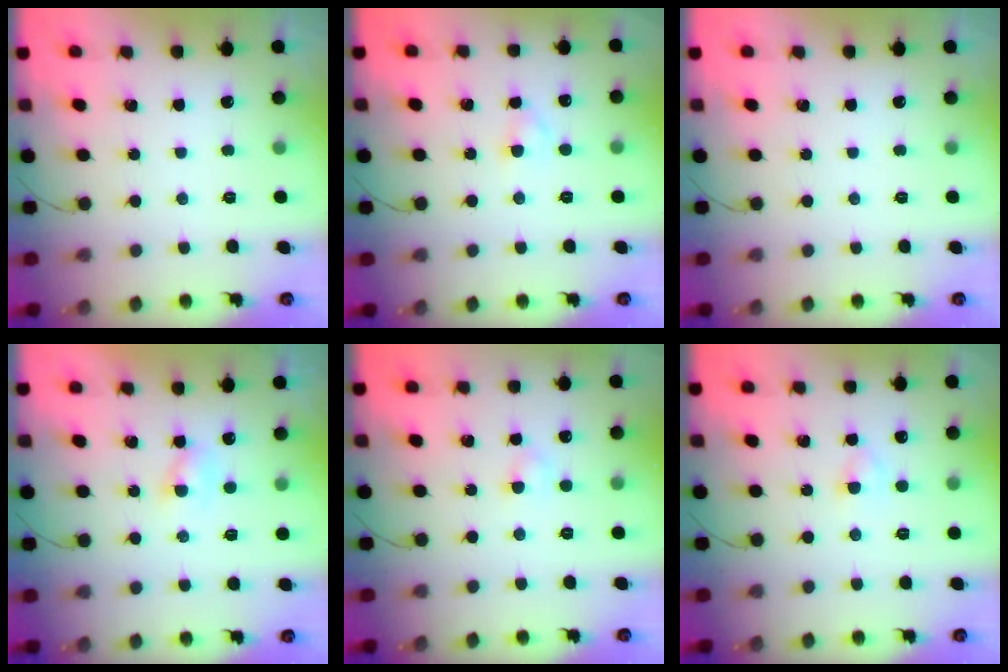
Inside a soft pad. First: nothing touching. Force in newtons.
{"total": 2.3, "press": 2.0, "slide": 1.0}
{"total": 0.0}
{"total": 1.7, "press": 1.5, "slide": 0.8}
{"total": 2.5, "press": 2.4, "slide": 0.9}
{"total": 2.7, "press": 2.4, "slide": 1.2}